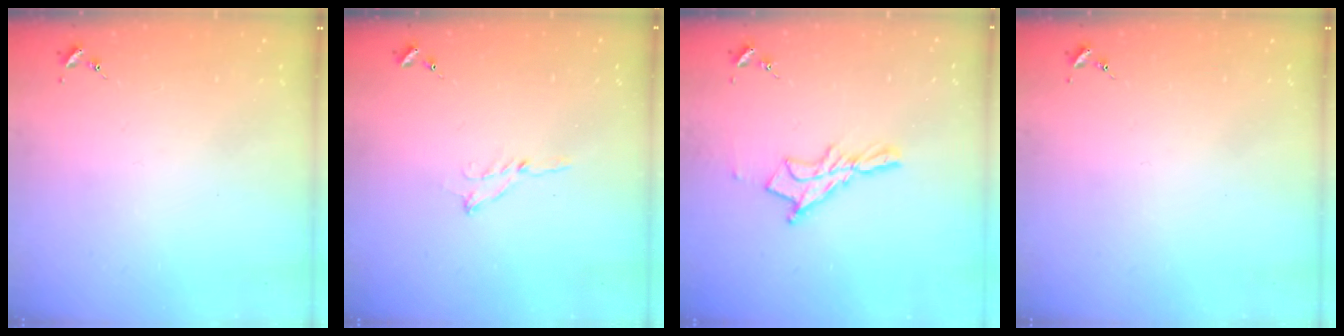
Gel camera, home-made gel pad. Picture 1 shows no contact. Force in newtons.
{"total": 6.0, "press": 6.0, "slide": 0.7}
{"total": 11.1, "press": 11.1, "slide": 1.1}
{"total": 0.0}